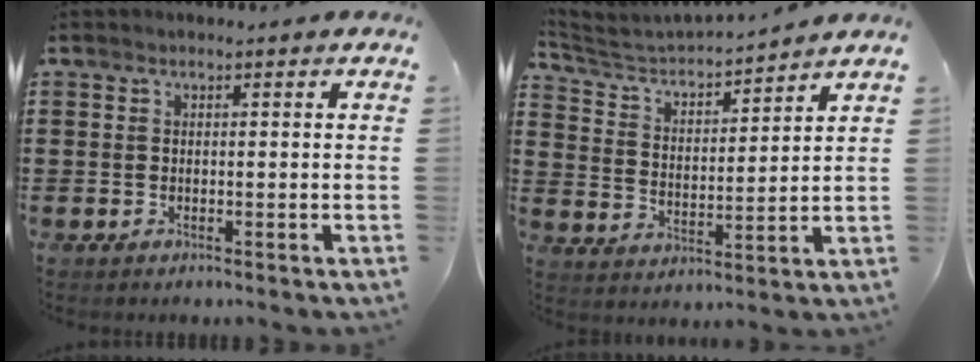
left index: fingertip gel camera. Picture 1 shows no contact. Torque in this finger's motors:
{"motor_torque": [0.07, 0.16, 0.05, 0.02]}